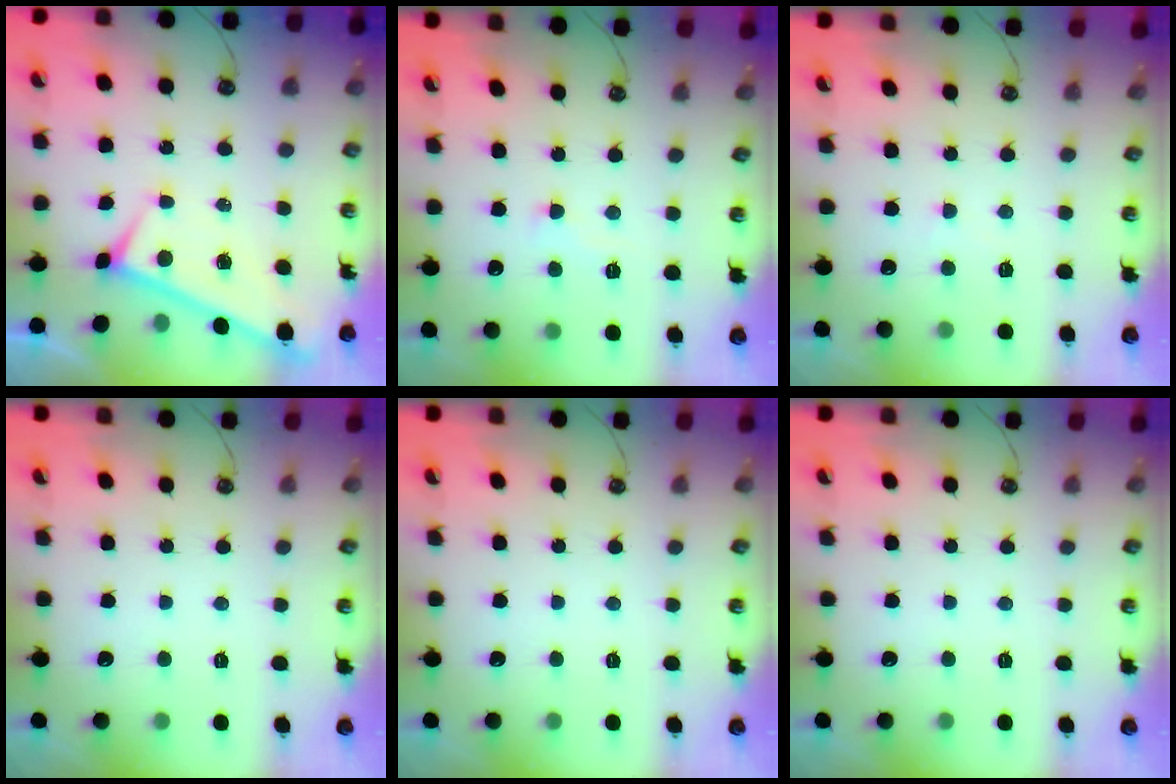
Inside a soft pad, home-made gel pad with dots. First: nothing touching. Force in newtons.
{"total": 4.0, "press": 3.9, "slide": 0.3}
{"total": 1.3, "press": 1.3, "slide": 0.4}
{"total": 0.0}
{"total": 0.0}
{"total": 0.0}